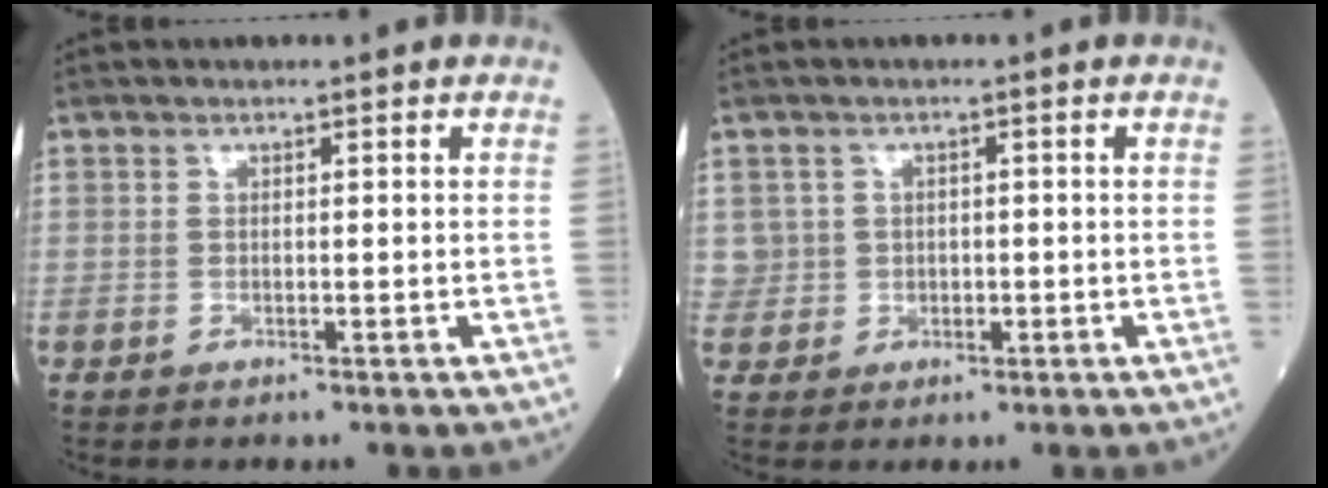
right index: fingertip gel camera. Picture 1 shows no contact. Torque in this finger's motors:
{"motor_torque": [0.04, -0.07, -0.05, 0.00]}